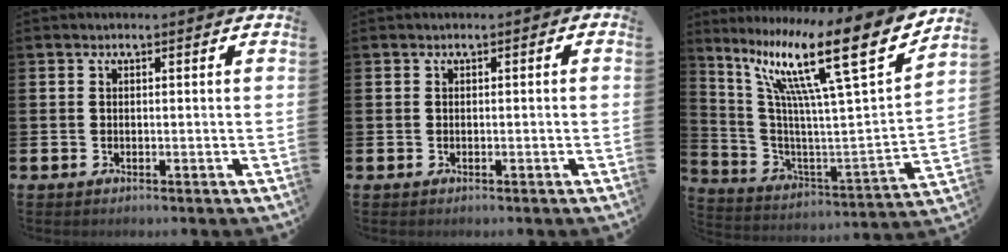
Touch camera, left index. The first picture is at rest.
{"total": 0.0}
{"total": 16.8, "force": [10.2, 2.5, 13.2], "torque": [-0.261, -0.063, 0.153]}